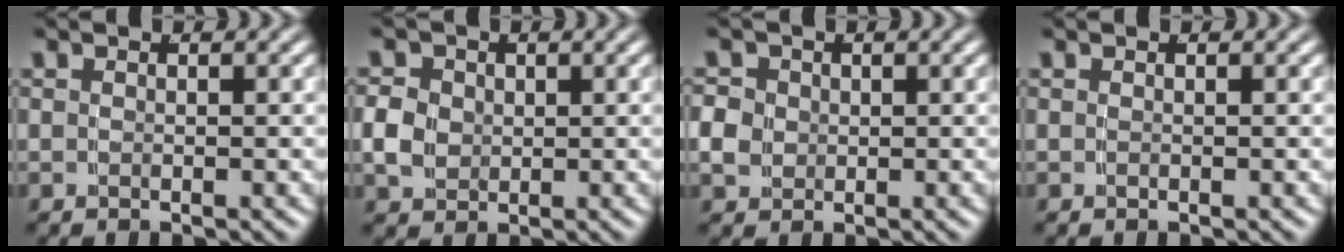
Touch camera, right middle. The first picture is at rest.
{"total": 3.6, "force": [0.2, 3.2, 1.8], "torque": [-0.038, -0.003, 0.004]}
{"total": 3.6, "force": [0.1, 3.2, 1.5], "torque": [-0.034, -0.001, -0.002]}
{"total": 0.0}